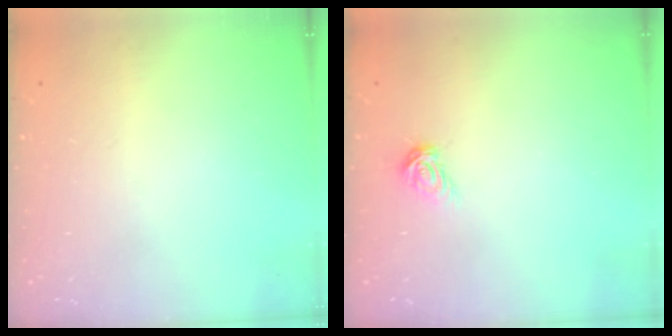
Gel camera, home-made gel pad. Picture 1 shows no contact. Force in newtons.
{"total": 5.4, "press": 5.4, "slide": 0.6}